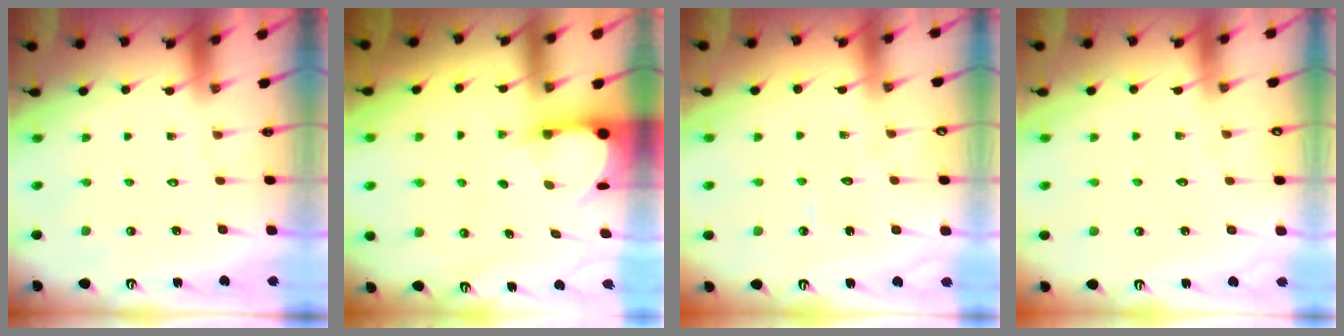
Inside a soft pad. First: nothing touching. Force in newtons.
{"total": 3.5, "press": 3.5, "slide": 0.4}
{"total": 2.9, "press": 2.9, "slide": 0.2}
{"total": 3.6, "press": 3.6, "slide": 0.4}